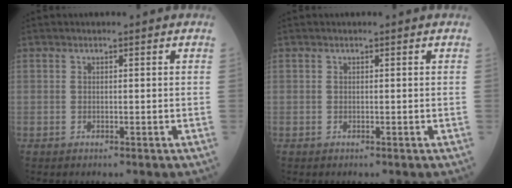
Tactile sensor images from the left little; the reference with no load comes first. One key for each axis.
{"total": 0.0}